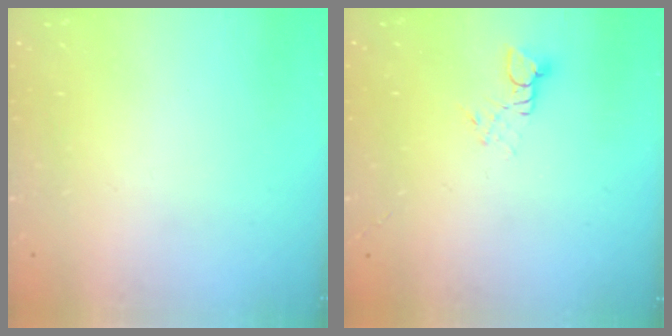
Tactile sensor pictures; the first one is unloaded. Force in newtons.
{"total": 3.0, "press": 3.0, "slide": 0.3}